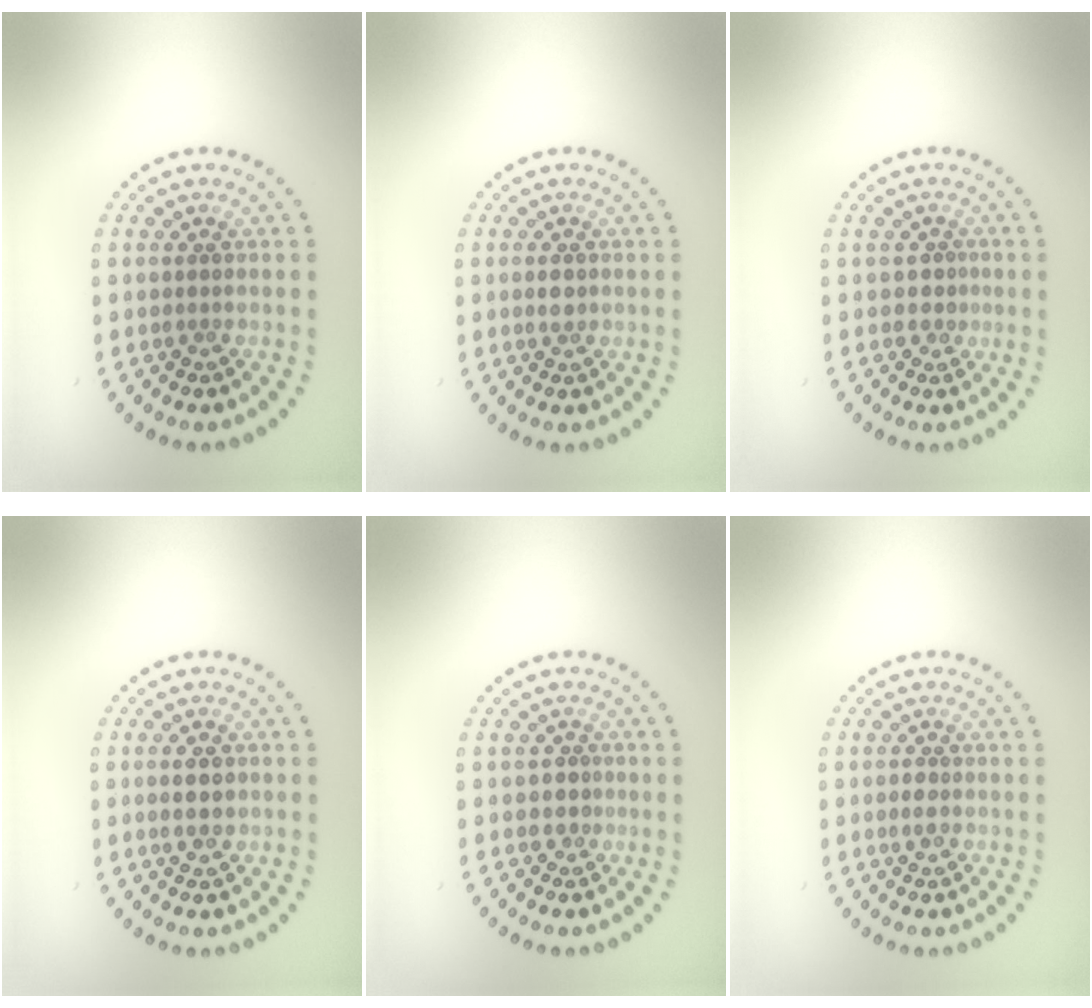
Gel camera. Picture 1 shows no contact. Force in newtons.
{"total": 1.0, "press": 0.9, "slide": 0.3}
{"total": 1.1, "press": 0.9, "slide": 0.7}
{"total": 2.0, "press": 2.0, "slide": 0.2}
{"total": 1.4, "press": 1.3, "slide": 0.7}
{"total": 1.2, "press": 1.1, "slide": 0.3}